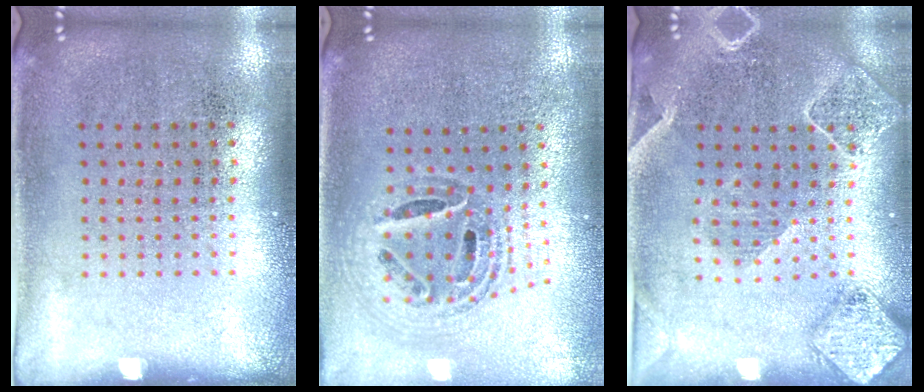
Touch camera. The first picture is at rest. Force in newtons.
{"total": 1.2, "press": 1.1, "slide": 0.4}
{"total": 2.3, "press": 2.1, "slide": 0.9}